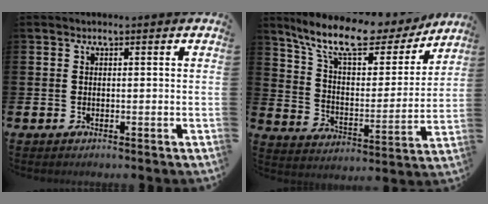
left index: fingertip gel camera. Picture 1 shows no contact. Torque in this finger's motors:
{"motor_torque": [1.09, -1.05, 1.05, 0.21]}